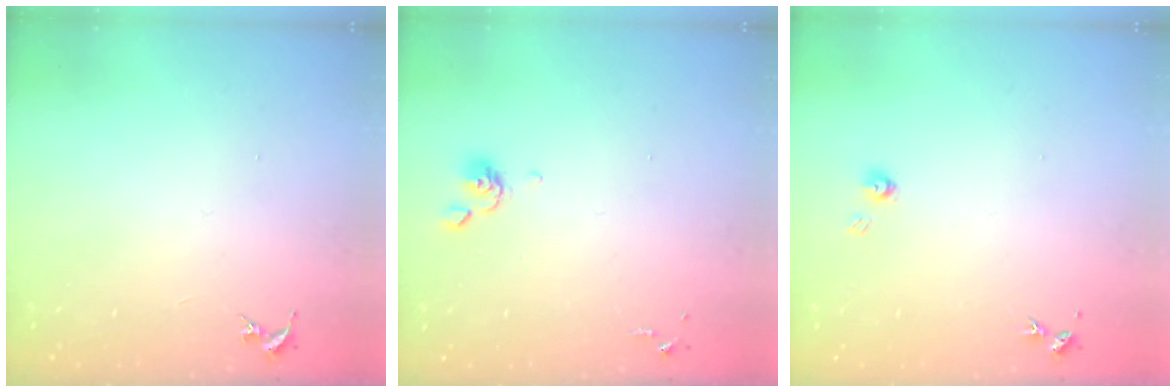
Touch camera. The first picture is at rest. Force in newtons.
{"total": 5.6, "press": 5.5, "slide": 1.4}
{"total": 3.9, "press": 3.8, "slide": 0.4}